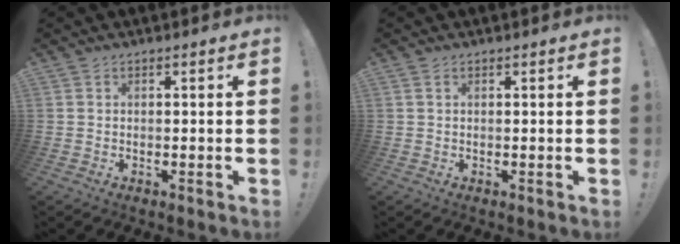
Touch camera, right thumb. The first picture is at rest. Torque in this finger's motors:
{"motor_torque": [-0.03, -0.26, 0.13, -0.09, 0.07]}